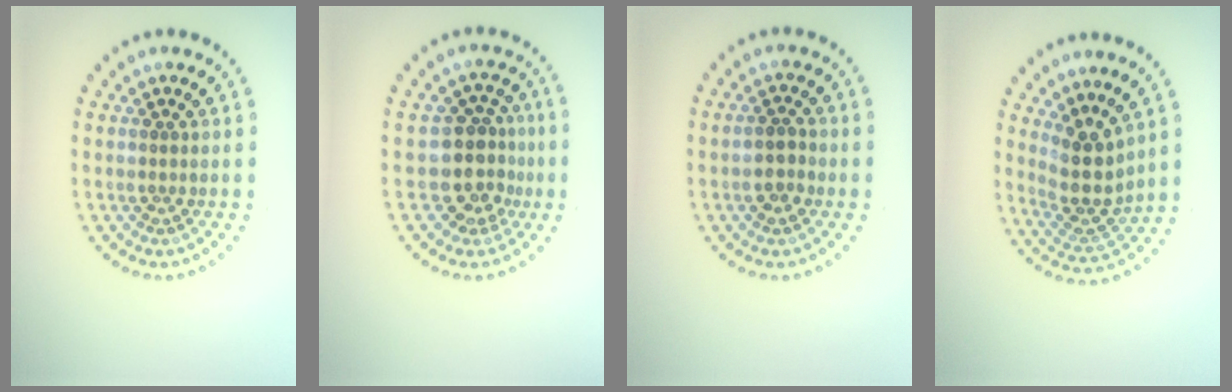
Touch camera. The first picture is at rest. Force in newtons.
{"total": 3.7, "press": 3.0, "slide": 2.2}
{"total": 1.5, "press": 1.5, "slide": 0.2}
{"total": 3.8, "press": 2.9, "slide": 2.4}